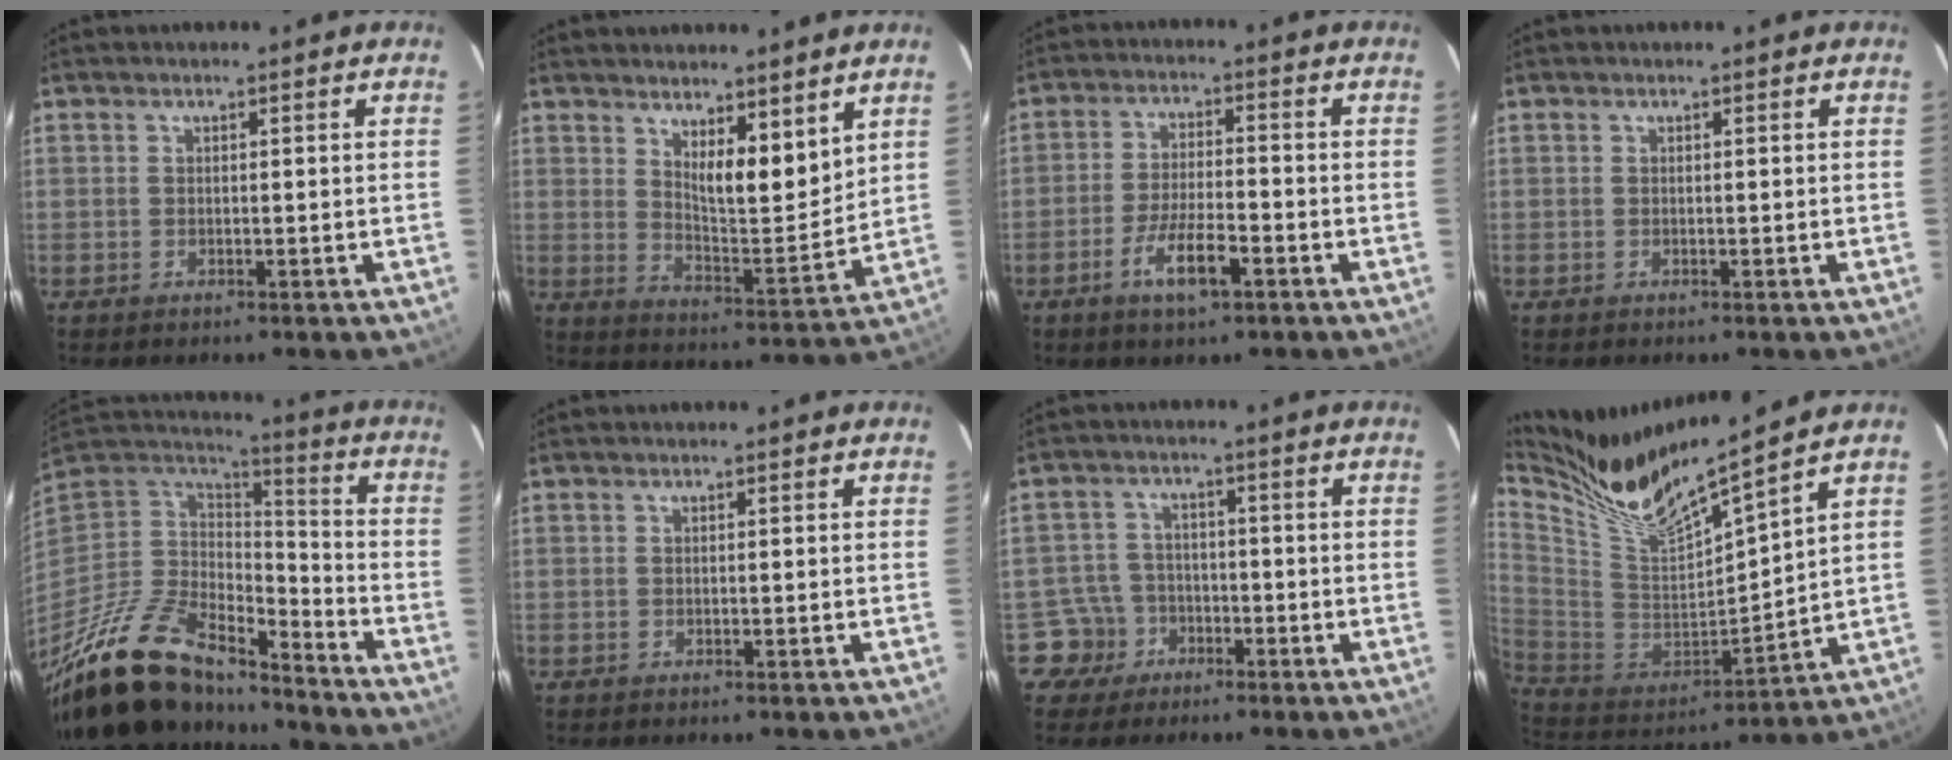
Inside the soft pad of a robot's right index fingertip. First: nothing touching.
{"total": 10.0, "force": [6.9, 2.6, 6.8], "torque": [-0.096, -0.011, 0.116]}
{"total": 7.6, "force": [-4.1, 1.7, 6.2], "torque": [-0.127, -0.006, -0.074]}
{"total": 0.0}
{"total": 26.5, "force": [-20.4, 9.9, 13.6], "torque": [-0.277, -0.017, -0.347]}
{"total": 0.0}
{"total": 5.4, "force": [-3.0, 4.4, -0.4], "torque": [0.000, 0.024, -0.054]}
{"total": 19.0, "force": [15.3, 0.7, 11.2], "torque": [-0.202, -0.020, 0.285]}